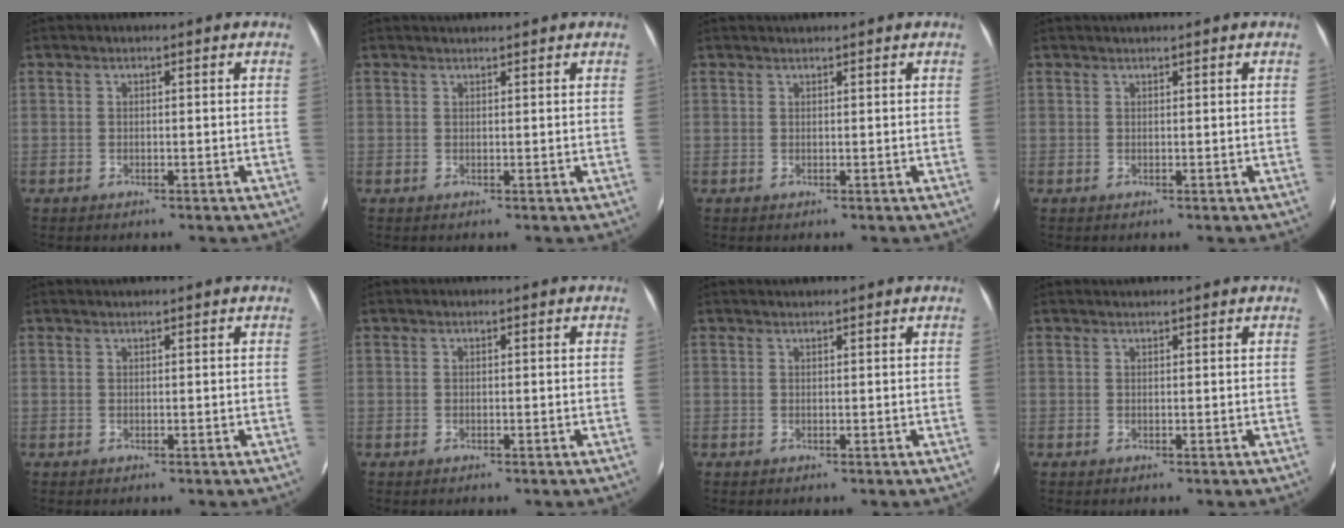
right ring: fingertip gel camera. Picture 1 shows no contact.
{"total": 1.5, "force": [1.4, -0.2, 0.2], "torque": [-0.010, -0.001, 0.021]}
{"total": 1.1, "force": [1.0, -0.2, 0.2], "torque": [-0.009, -0.002, 0.017]}
{"total": 0.9, "force": [0.8, -0.3, 0.3], "torque": [-0.013, -0.004, 0.012]}
{"total": 0.8, "force": [0.7, -0.3, 0.2], "torque": [-0.011, -0.003, 0.011]}
{"total": 0.0}
{"total": 1.0, "force": [1.0, -0.2, 0.2], "torque": [-0.009, -0.002, 0.017]}
{"total": 1.3, "force": [1.2, -0.2, 0.3], "torque": [-0.012, -0.002, 0.018]}